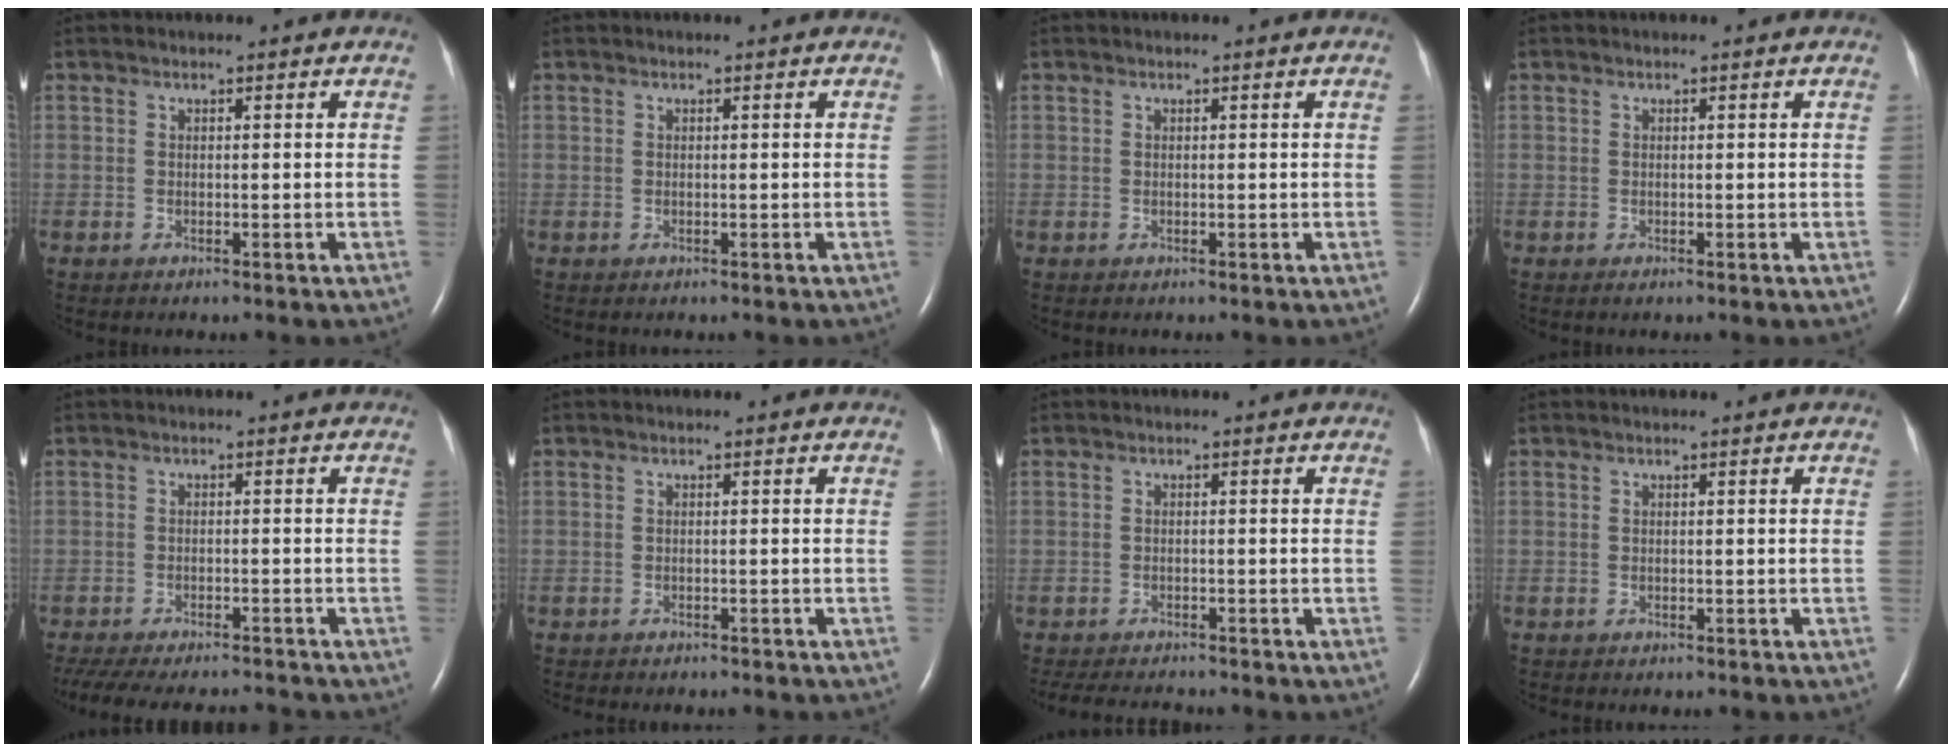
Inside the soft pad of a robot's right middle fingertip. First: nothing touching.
{"total": 0.0}
{"total": 0.0}
{"total": 0.0}
{"total": 16.2, "force": [-14.5, 3.4, 6.2], "torque": [-0.162, -0.021, -0.202]}
{"total": 8.7, "force": [-7.7, 2.0, 3.5], "torque": [-0.038, -0.010, -0.085]}
{"total": 8.5, "force": [-7.8, 1.7, 2.9], "torque": [-0.051, -0.009, -0.110]}
{"total": 3.9, "force": [-3.3, 1.0, 1.7], "torque": [-0.028, -0.007, -0.033]}